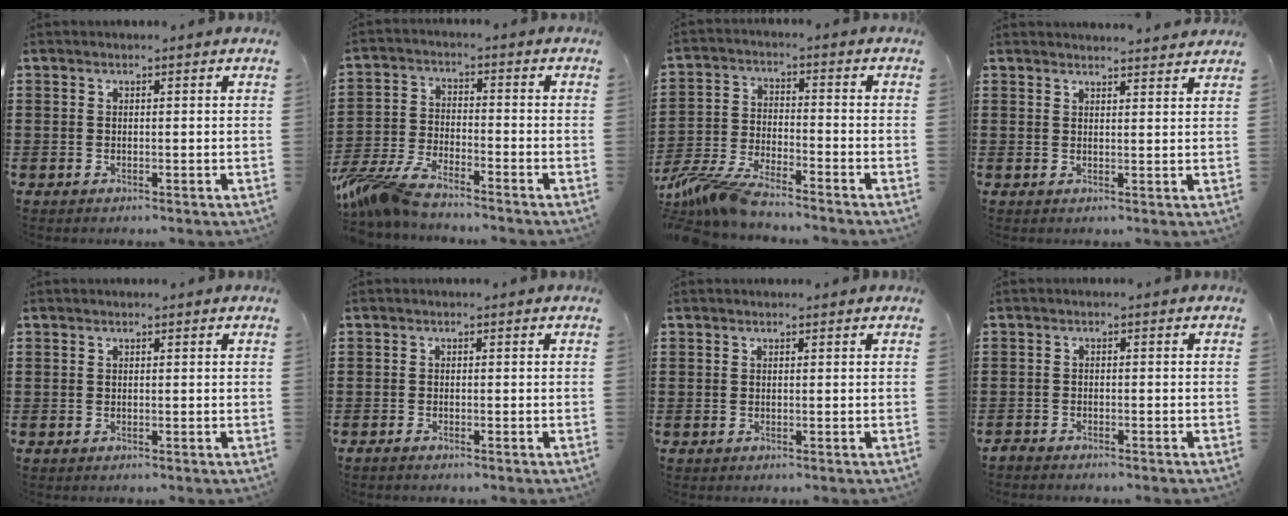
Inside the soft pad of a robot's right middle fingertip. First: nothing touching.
{"total": 6.8, "force": [-6.1, 0.9, 2.9], "torque": [-0.090, -0.010, -0.127]}
{"total": 7.7, "force": [-7.1, 0.6, 2.9], "torque": [-0.078, -0.005, -0.143]}
{"total": 2.1, "force": [2.0, -0.1, 0.1], "torque": [0.001, -0.003, 0.038]}
{"total": 0.0}
{"total": 0.7, "force": [-0.6, 0.1, 0.3], "torque": [-0.007, -0.003, -0.011]}
{"total": 0.0}
{"total": 1.7, "force": [-1.7, 0.2, 0.0], "torque": [-0.006, -0.001, -0.037]}